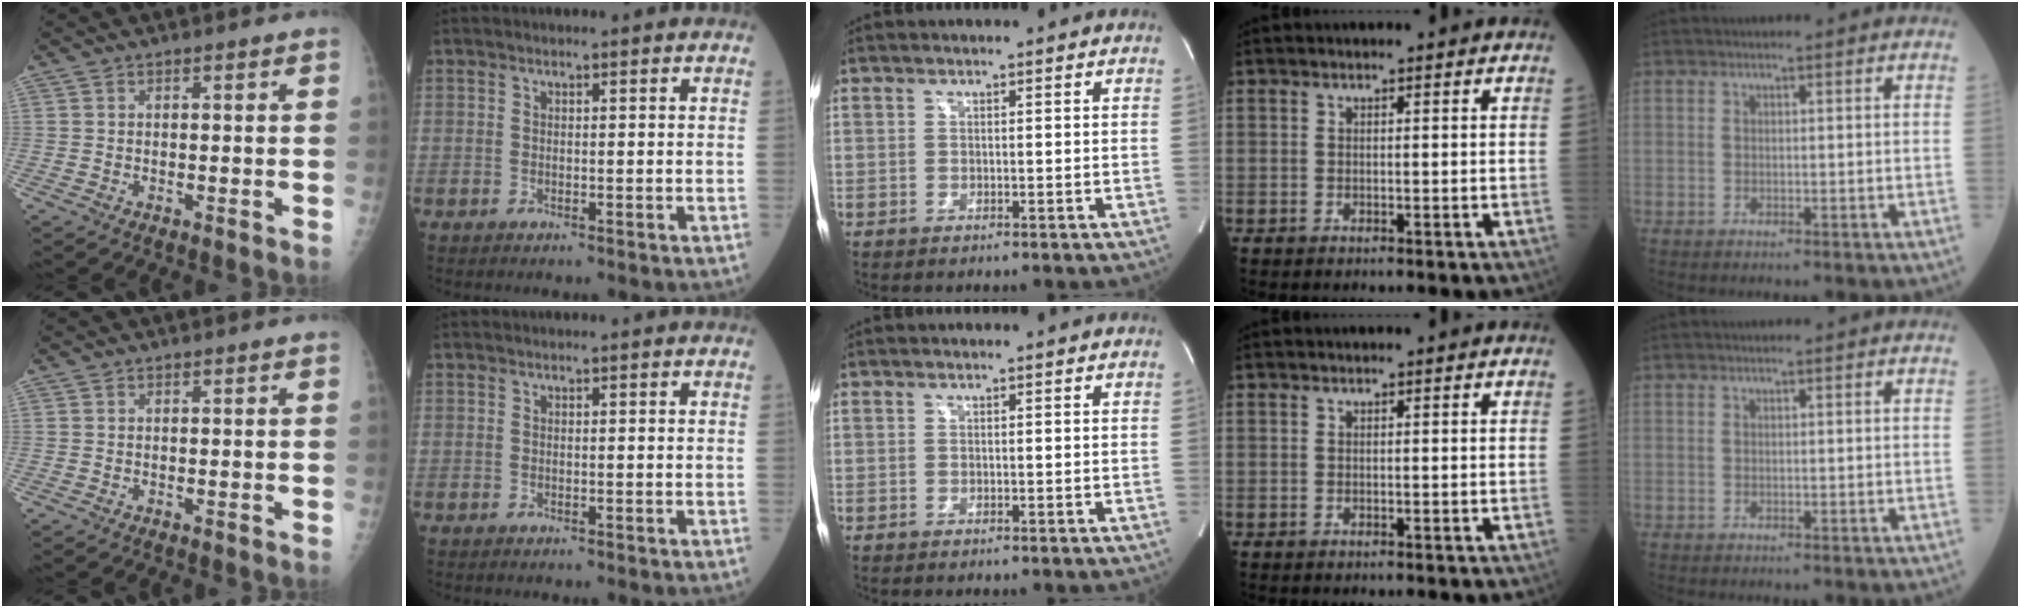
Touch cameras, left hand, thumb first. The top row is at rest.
{}